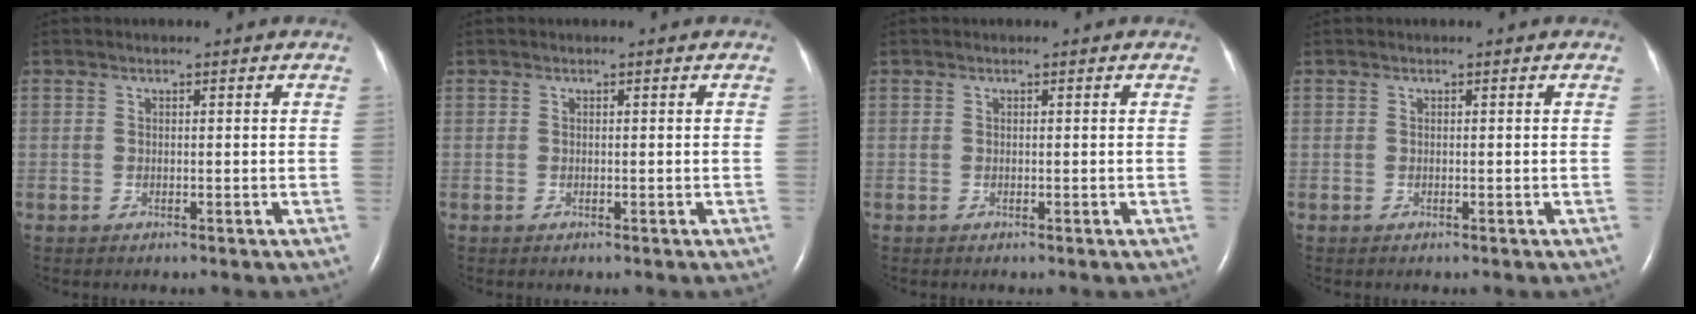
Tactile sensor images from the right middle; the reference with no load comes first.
{"total": 0.0}
{"total": 0.0}
{"total": 0.0}